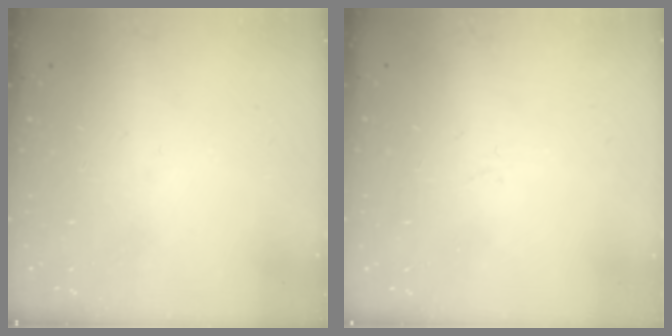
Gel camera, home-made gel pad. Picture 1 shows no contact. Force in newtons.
{"total": 0.9, "press": 0.9, "slide": 0.2}